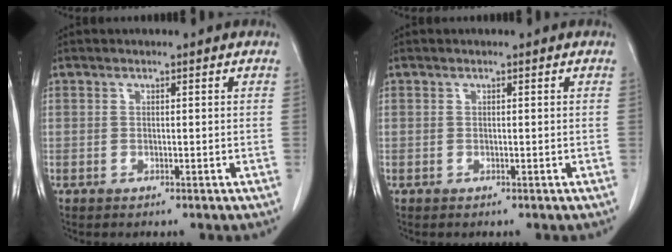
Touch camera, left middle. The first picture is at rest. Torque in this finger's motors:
{"motor_torque": [-0.21, 0.10, 0.04, -0.01]}